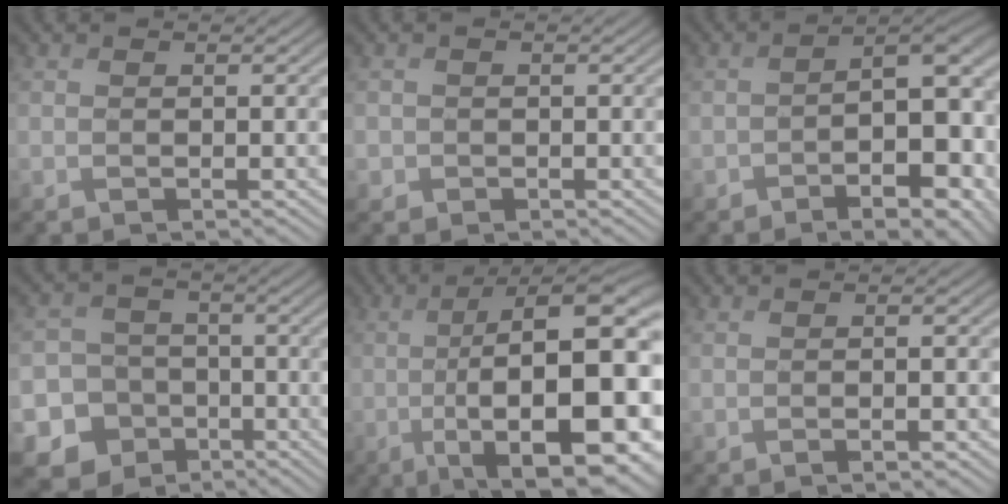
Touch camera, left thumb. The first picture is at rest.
{"total": 1.3, "force": [-0.4, 1.2, 0.1], "torque": [0.003, -0.005, -0.011]}
{"total": 11.2, "force": [-4.1, 5.0, 9.1], "torque": [-0.121, -0.020, -0.050]}
{"total": 11.1, "force": [-4.8, 9.6, 2.6], "torque": [-0.083, -0.029, -0.101]}
{"total": 19.7, "force": [-3.6, 7.2, 18.0], "torque": [-0.263, -0.010, -0.051]}
{"total": 2.3, "force": [-0.4, 0.4, 2.2], "torque": [-0.036, 0.002, -0.010]}